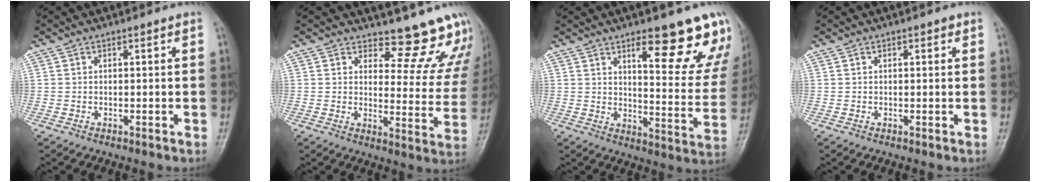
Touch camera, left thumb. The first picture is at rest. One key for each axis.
{"total": 13.1, "fx": 12.5, "fy": 3.5, "fz": 1.3, "tx": 0.030, "ty": -0.141, "tz": 0.131}
{"total": 18.3, "fx": 11.4, "fy": 5.5, "fz": 13.2, "tx": -0.115, "ty": -0.065, "tz": 0.155}
{"total": 1.4, "fx": 0.6, "fy": 0.7, "fz": 1.0, "tx": -0.008, "ty": 0.001, "tz": 0.006}